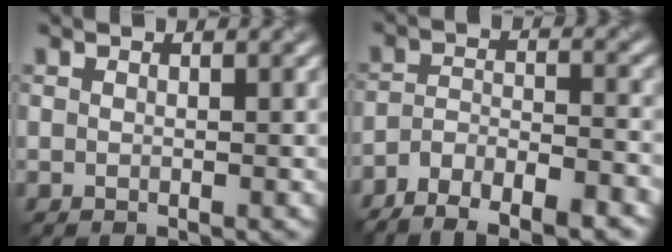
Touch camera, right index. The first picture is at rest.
{"total": 8.7, "force": [-6.9, 3.2, 4.3], "torque": [-0.066, 0.000, -0.110]}